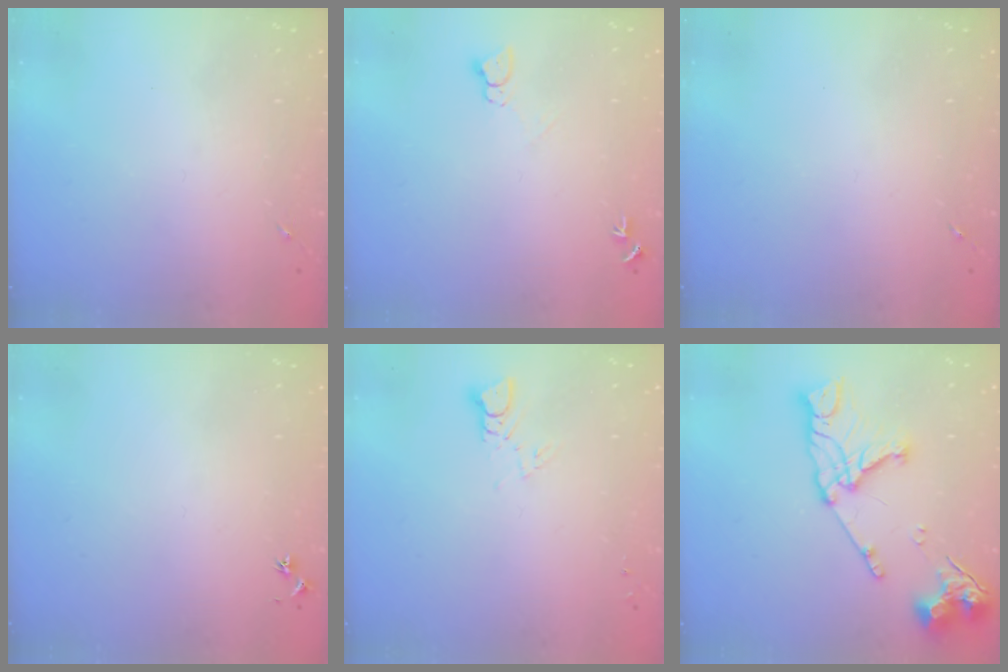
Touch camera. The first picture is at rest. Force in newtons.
{"total": 4.4, "press": 4.4, "slide": 0.4}
{"total": 0.0}
{"total": 2.5, "press": 2.5, "slide": 0.3}
{"total": 2.9, "press": 2.9, "slide": 0.2}
{"total": 17.1, "press": 17.0, "slide": 1.9}